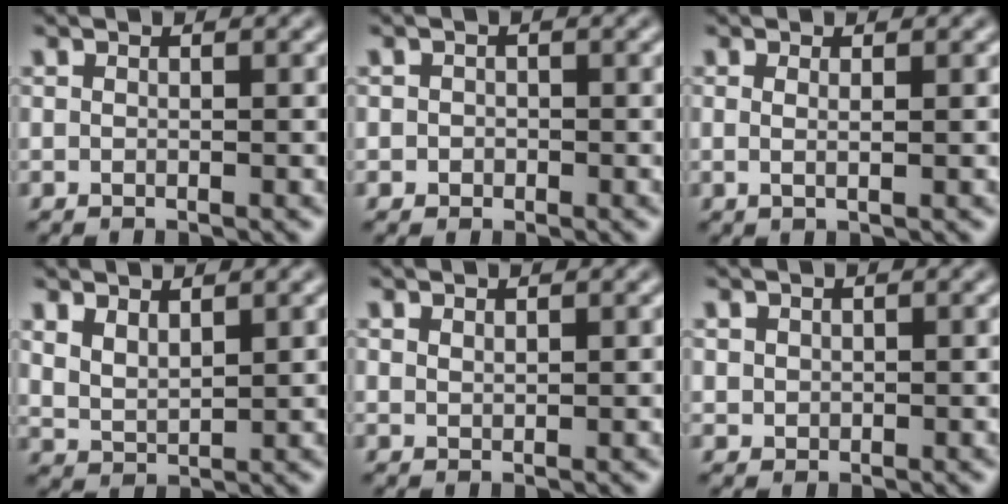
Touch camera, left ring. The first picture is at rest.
{"total": 0.9, "force": [-0.1, 0.9, 0.1], "torque": [0.007, -0.004, -0.004]}
{"total": 1.0, "force": [0.2, 0.2, 0.9], "torque": [-0.015, -0.004, 0.000]}
{"total": 2.5, "force": [1.8, 1.1, 1.4], "torque": [-0.034, -0.006, 0.040]}
{"total": 0.7, "force": [0.6, 0.3, 0.2], "torque": [-0.004, -0.001, 0.014]}
{"total": 0.9, "force": [0.3, 0.8, 0.1], "torque": [0.001, -0.005, 0.011]}